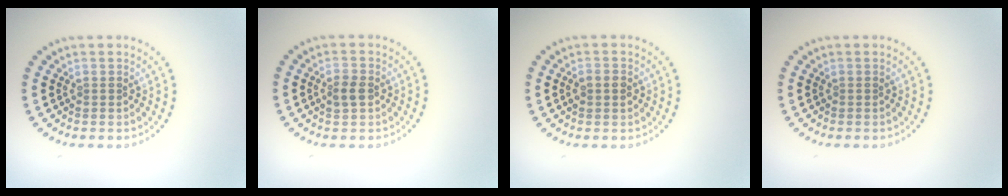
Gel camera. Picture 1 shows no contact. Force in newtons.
{"total": 1.6, "press": 1.6, "slide": 0.1}
{"total": 1.5, "press": 1.5, "slide": 0.2}
{"total": 0.0}